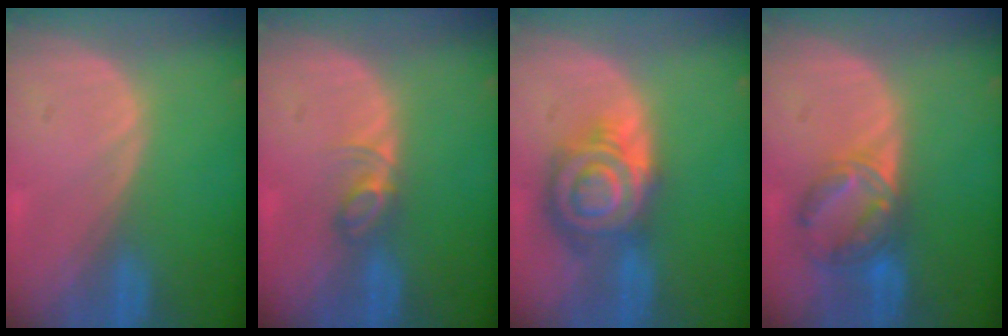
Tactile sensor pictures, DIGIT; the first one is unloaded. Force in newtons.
{"total": 2.8, "press": 2.8, "slide": 0.4}
{"total": 8.8, "press": 8.8, "slide": 0.5}
{"total": 6.9, "press": 6.3, "slide": 2.8}